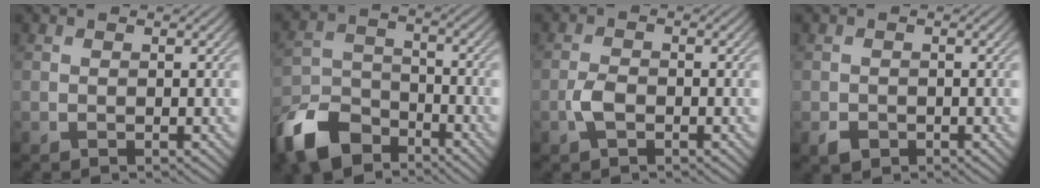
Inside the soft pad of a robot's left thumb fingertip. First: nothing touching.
{"total": 11.0, "force": [-7.9, 5.5, 5.2], "torque": [-0.121, -0.013, -0.166]}
{"total": 2.5, "force": [-1.1, 1.2, 1.9], "torque": [-0.042, 0.001, -0.027]}
{"total": 1.7, "force": [-1.0, 1.2, 0.6], "torque": [-0.013, -0.006, -0.020]}